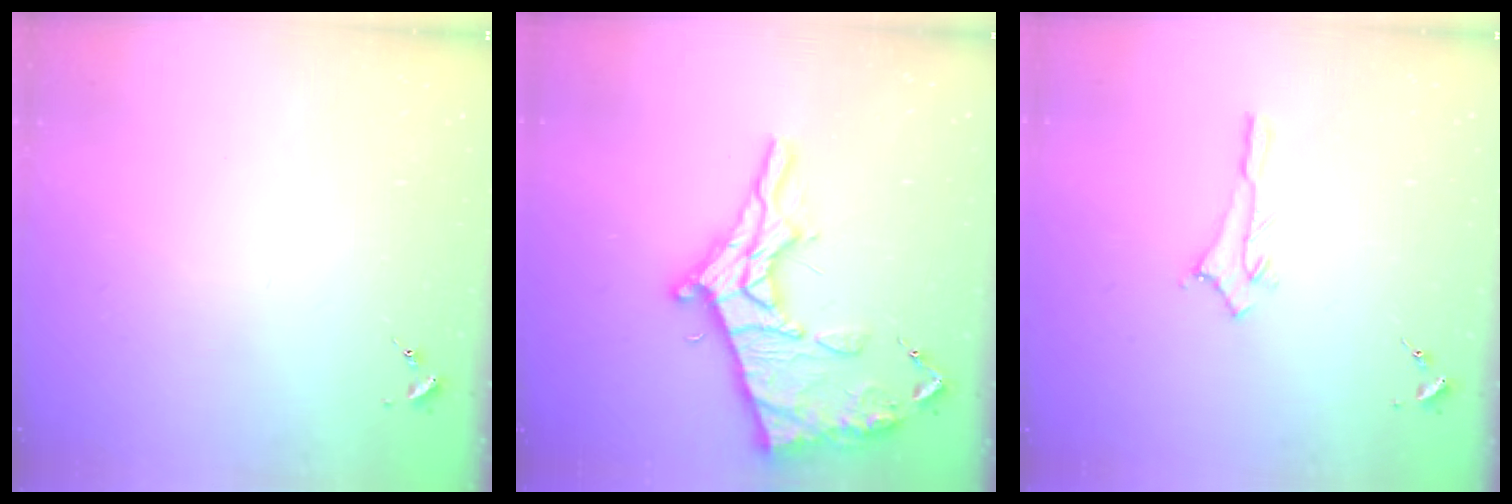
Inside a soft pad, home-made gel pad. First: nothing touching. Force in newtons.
{"total": 21.2, "press": 21.2, "slide": 1.8}
{"total": 2.9, "press": 2.9, "slide": 0.3}